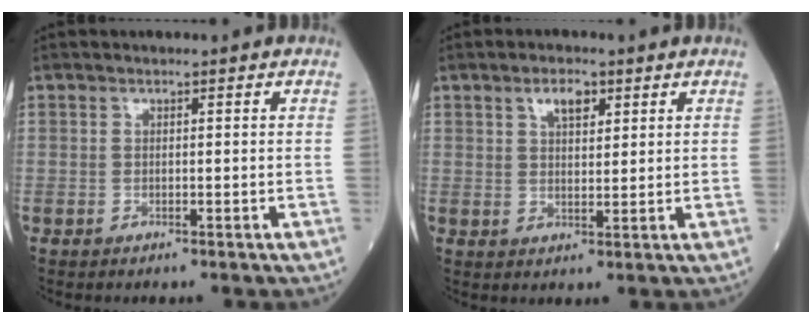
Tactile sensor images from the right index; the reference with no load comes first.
{"total": 4.1, "force": [2.2, 1.8, 2.9], "torque": [-0.056, 0.002, 0.041]}